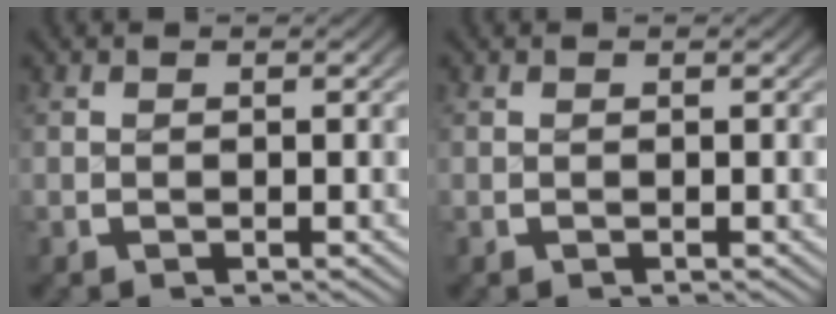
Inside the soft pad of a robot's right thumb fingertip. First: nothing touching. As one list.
[{"total": 0.0}]